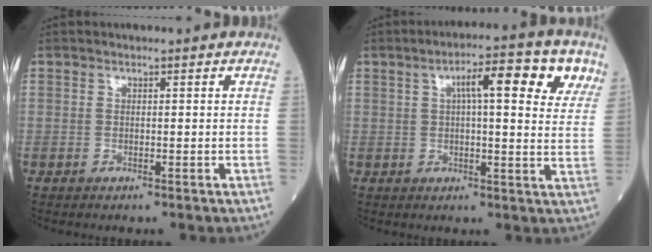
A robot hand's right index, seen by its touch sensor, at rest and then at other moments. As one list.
[{"total": 11.0, "force": [4.7, 2.5, 9.6], "torque": [-0.132, 0.022, 0.056]}]